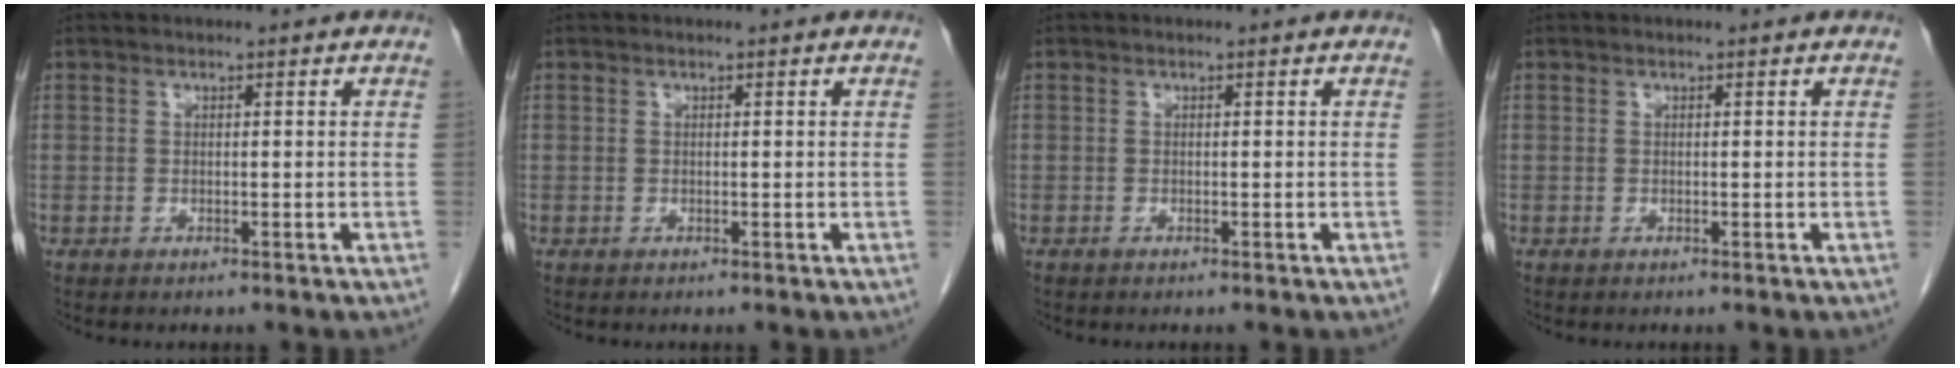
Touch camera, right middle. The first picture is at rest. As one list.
[{"total": 0.0}, {"total": 0.0}, {"total": 0.0}]